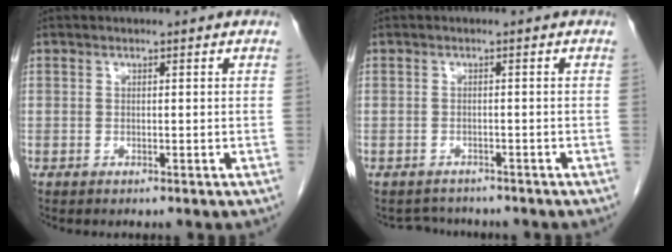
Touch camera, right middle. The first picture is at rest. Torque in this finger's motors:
{"motor_torque": [-0.34, -0.43, -0.15, -0.04]}